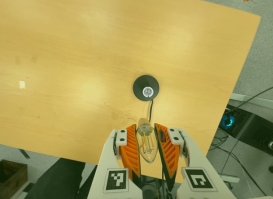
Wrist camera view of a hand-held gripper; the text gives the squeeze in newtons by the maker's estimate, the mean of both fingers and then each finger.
{"total": 19.6, "left": 20.0, "right": 19.1}